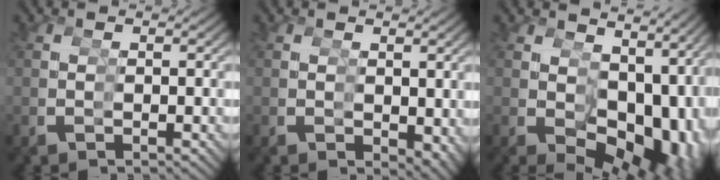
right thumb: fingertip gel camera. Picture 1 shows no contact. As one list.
[{"total": 2.2, "force": [0.2, 1.7, 1.4], "torque": [-0.008, -0.007, 0.005]}, {"total": 8.9, "force": [-0.5, 6.2, 6.5], "torque": [-0.085, -0.031, 0.010]}]